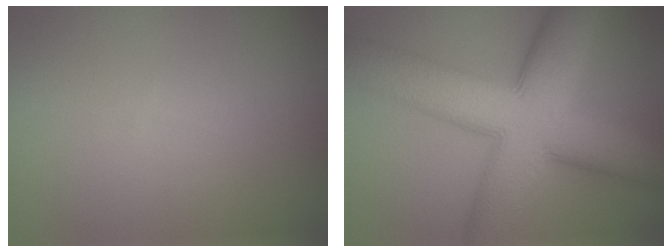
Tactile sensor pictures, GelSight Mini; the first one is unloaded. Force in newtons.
{"total": 12.5, "press": 12.5, "slide": 0.3}